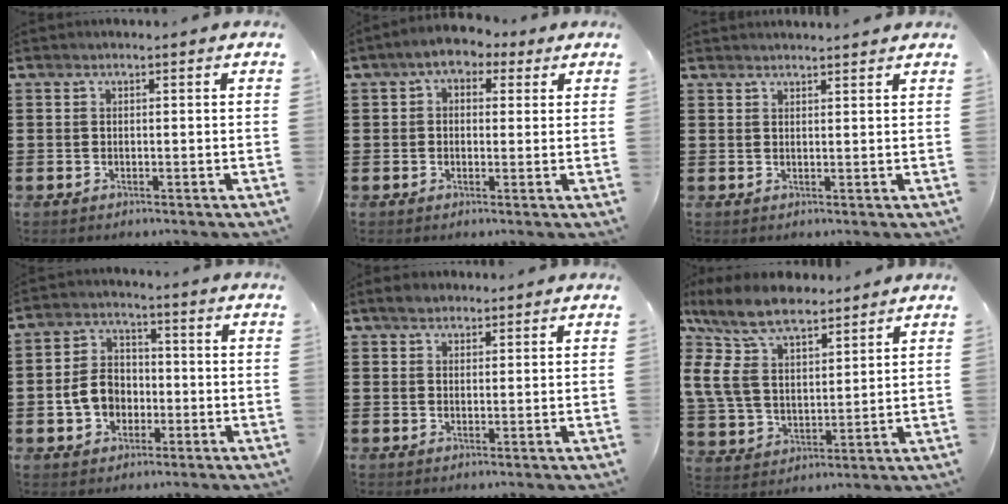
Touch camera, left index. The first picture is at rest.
{"total": 3.9, "force": [2.2, 2.2, 2.4], "torque": [-0.057, 0.009, 0.038]}
{"total": 1.4, "force": [1.4, -0.1, 0.1], "torque": [-0.005, 0.001, 0.028]}
{"total": 6.4, "force": [-1.6, 5.2, 3.4], "torque": [-0.084, 0.012, -0.035]}
{"total": 2.2, "force": [1.8, 1.1, 0.5], "torque": [-0.008, 0.004, 0.033]}
{"total": 12.9, "force": [8.9, 5.8, 7.4], "torque": [-0.192, -0.023, 0.164]}